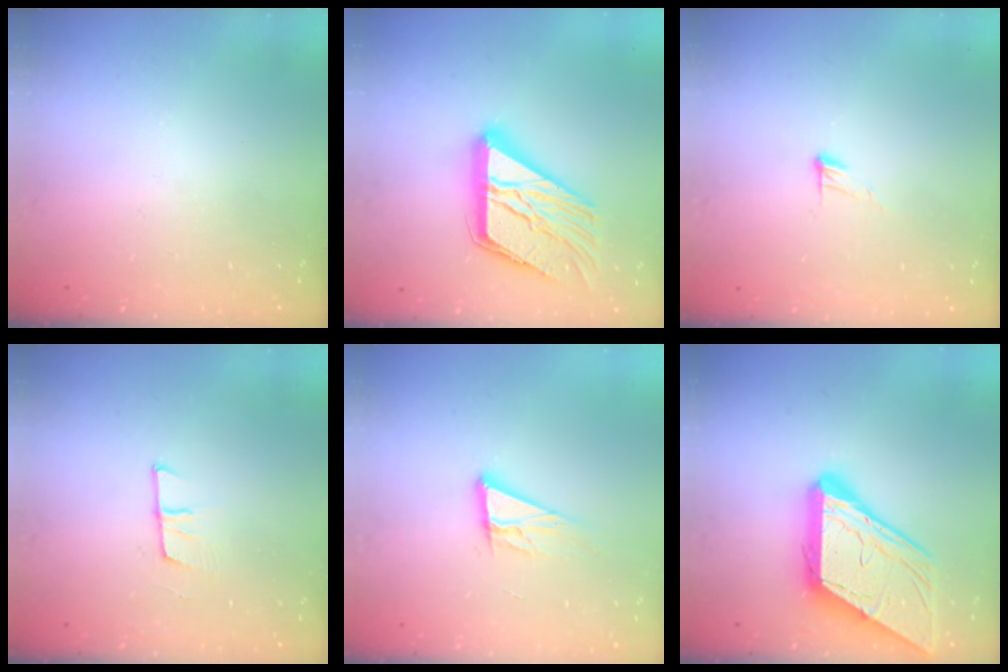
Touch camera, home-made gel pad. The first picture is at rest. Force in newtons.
{"total": 18.9, "press": 18.8, "slide": 1.9}
{"total": 4.2, "press": 4.2, "slide": 0.4}
{"total": 6.9, "press": 6.3, "slide": 2.8}
{"total": 12.2, "press": 11.7, "slide": 3.4}
{"total": 16.3, "press": 16.2, "slide": 1.9}